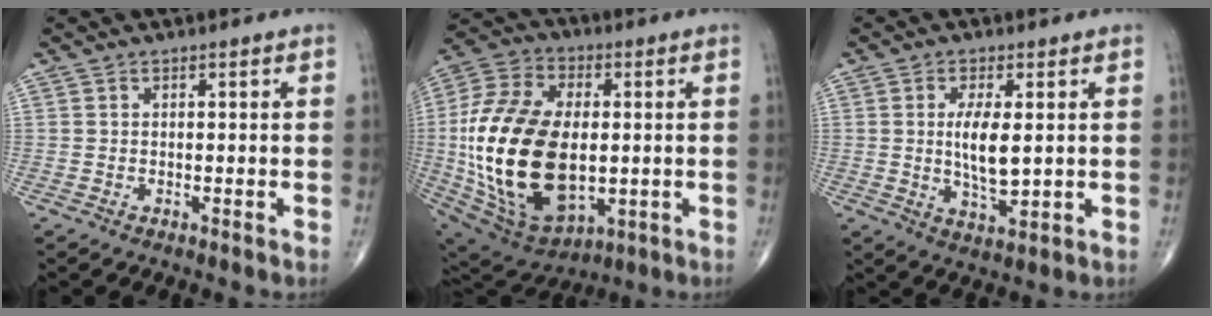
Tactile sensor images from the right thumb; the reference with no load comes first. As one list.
[{"total": 28.0, "force": [-1.5, 16.5, 22.5], "torque": [-0.448, -0.004, -0.005]}, {"total": 7.5, "force": [0.8, 2.8, 6.9], "torque": [-0.125, -0.017, 0.018]}]